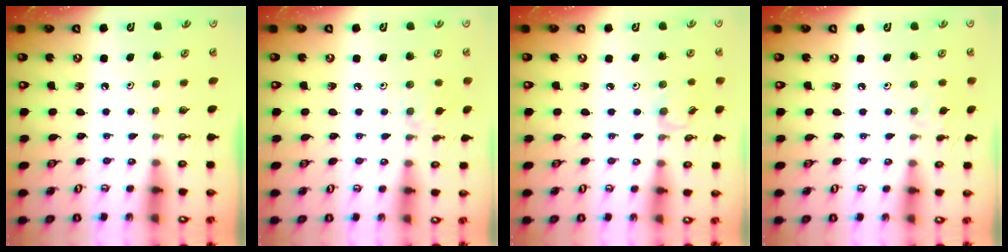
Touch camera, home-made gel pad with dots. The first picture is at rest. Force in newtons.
{"total": 2.6, "press": 2.6, "slide": 0.5}
{"total": 2.9, "press": 2.9, "slide": 0.4}
{"total": 3.1, "press": 3.1, "slide": 0.6}